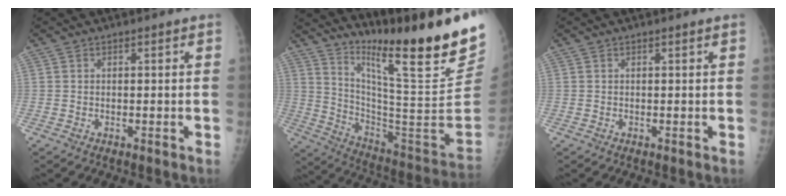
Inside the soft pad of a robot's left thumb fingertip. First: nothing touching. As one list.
[{"total": 27.3, "force": [19.0, 1.9, 19.5], "torque": [-0.278, -0.130, 0.297]}, {"total": 0.0}]